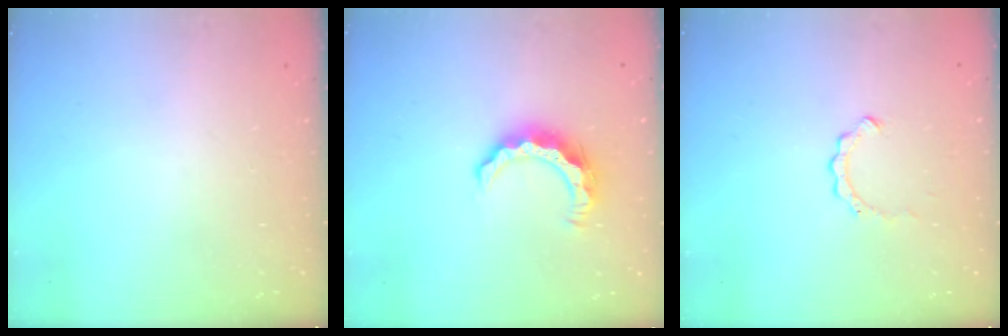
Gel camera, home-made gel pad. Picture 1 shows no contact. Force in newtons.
{"total": 7.9, "press": 7.9, "slide": 0.3}
{"total": 2.6, "press": 2.6, "slide": 0.3}